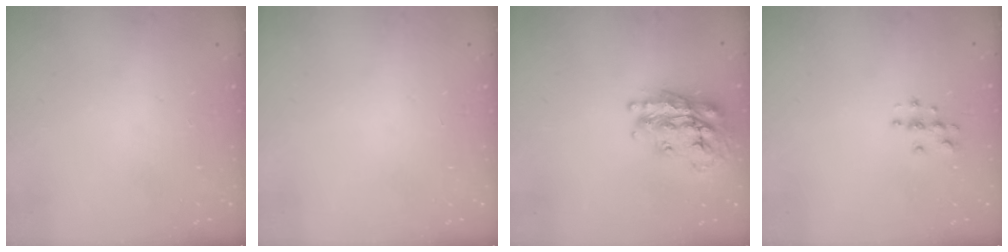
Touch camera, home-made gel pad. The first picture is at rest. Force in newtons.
{"total": 0.0}
{"total": 20.8, "press": 20.8, "slide": 1.4}
{"total": 4.5, "press": 4.5, "slide": 0.5}